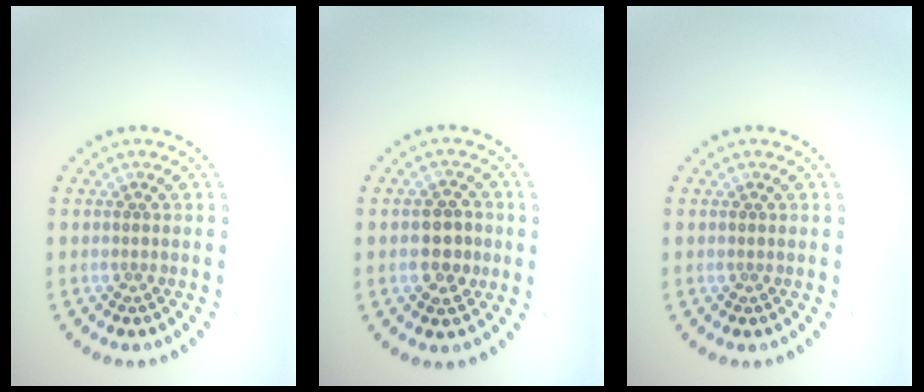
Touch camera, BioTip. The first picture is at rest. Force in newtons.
{"total": 2.9, "press": 2.9, "slide": 0.4}
{"total": 0.0}